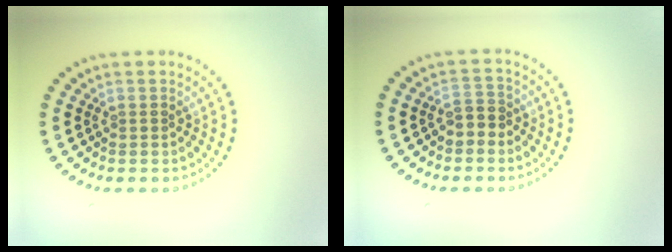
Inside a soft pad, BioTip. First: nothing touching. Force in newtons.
{"total": 1.7, "press": 1.6, "slide": 0.7}